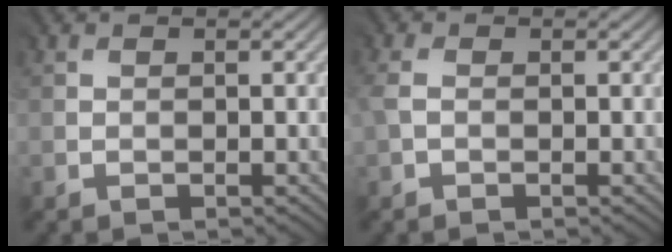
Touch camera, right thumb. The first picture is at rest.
{"total": 1.2, "force": [-0.3, 0.8, 0.9], "torque": [-0.033, 0.000, -0.009]}